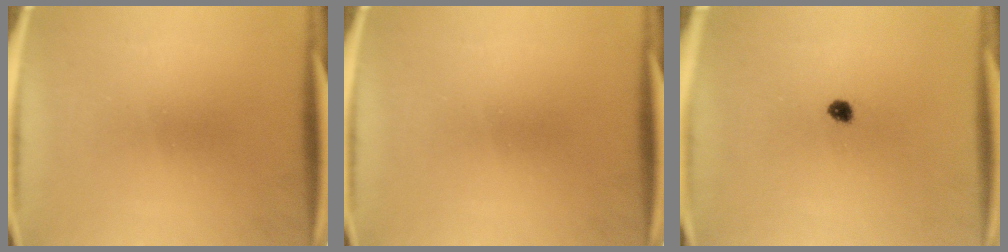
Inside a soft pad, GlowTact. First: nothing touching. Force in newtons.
{"total": 0.0}
{"total": 1.9}